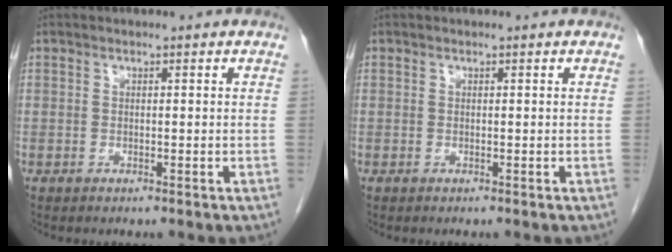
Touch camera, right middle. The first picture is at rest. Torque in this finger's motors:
{"motor_torque": [0.00, 0.00, 0.01, 0.01]}